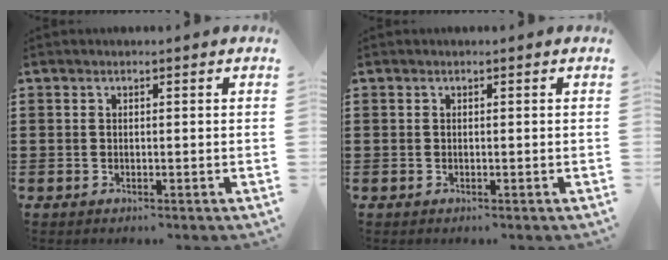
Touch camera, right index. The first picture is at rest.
{"total": 0.0}